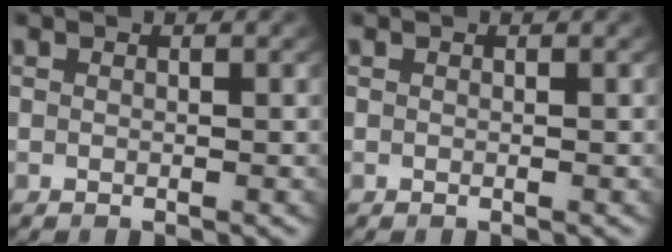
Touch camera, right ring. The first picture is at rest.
{"total": 0.0}